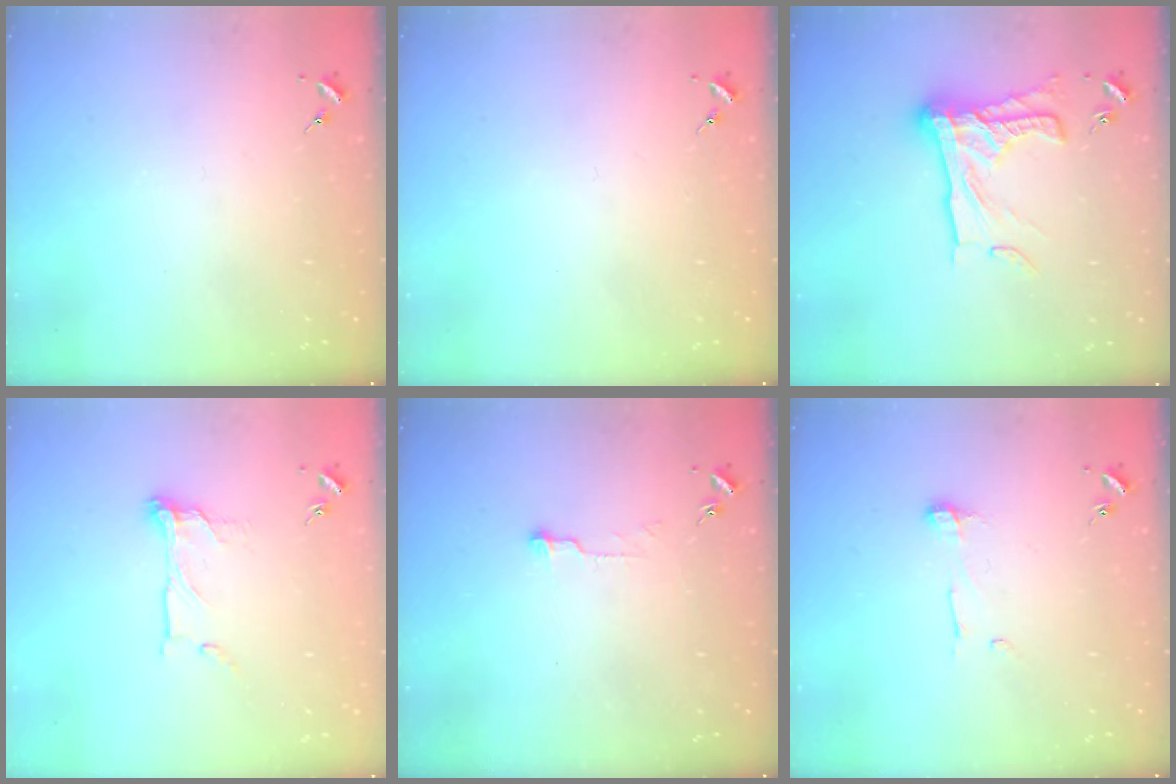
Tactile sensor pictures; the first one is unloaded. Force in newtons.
{"total": 0.0}
{"total": 20.0, "press": 20.0, "slide": 1.5}
{"total": 9.4, "press": 9.4, "slide": 0.3}
{"total": 4.8, "press": 4.8, "slide": 0.2}
{"total": 5.4, "press": 5.4, "slide": 0.2}